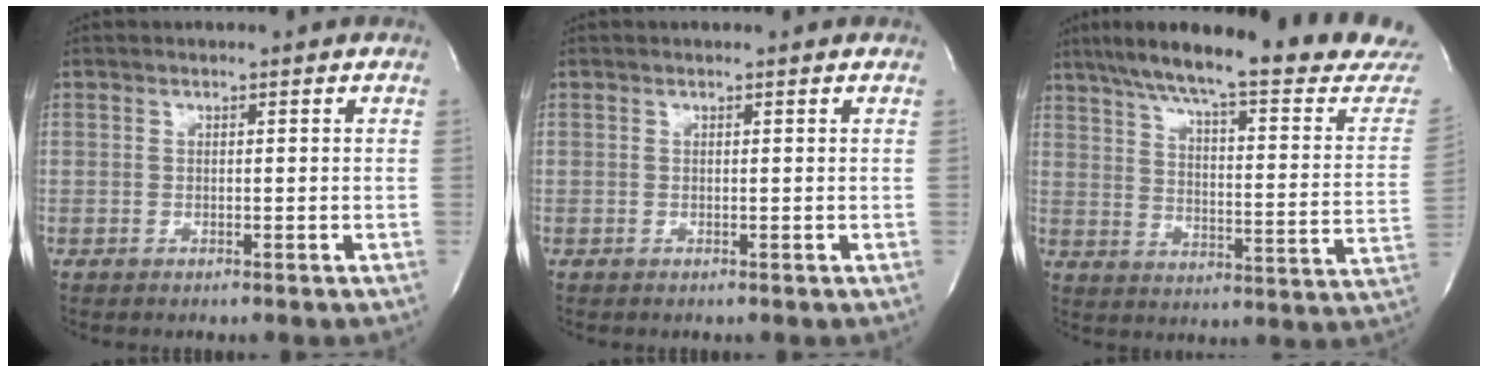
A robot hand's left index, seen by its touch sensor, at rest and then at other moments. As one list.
[{"total": 0.5, "force": [0.5, 0.1, 0.0], "torque": [-0.003, 0.003, 0.003]}, {"total": 27.5, "force": [23.9, 1.5, 13.6], "torque": [-0.213, -0.063, 0.310]}]